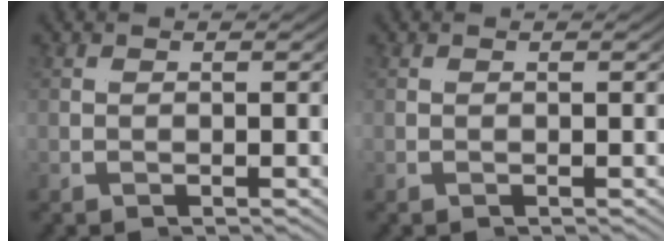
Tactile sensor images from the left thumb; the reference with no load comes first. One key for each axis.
{"total": 0.0}